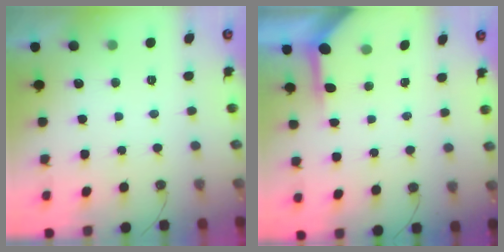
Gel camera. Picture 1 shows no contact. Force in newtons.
{"total": 3.8, "press": 3.8, "slide": 0.5}